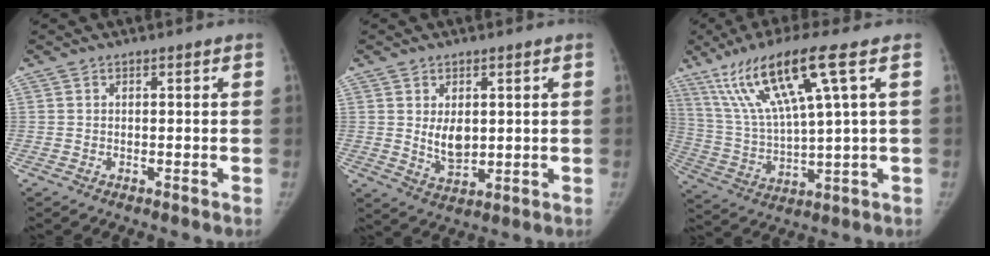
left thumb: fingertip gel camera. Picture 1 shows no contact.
{"total": 5.6, "force": [1.0, 3.5, 4.2], "torque": [-0.052, -0.016, 0.028]}
{"total": 16.4, "force": [8.1, 1.5, 14.2], "torque": [-0.286, -0.020, 0.158]}